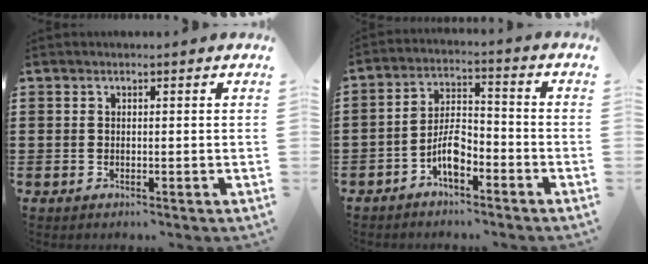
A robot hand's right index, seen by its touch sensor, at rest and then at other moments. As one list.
[{"total": 5.9, "force": [-3.3, 2.3, 4.3], "torque": [-0.095, 0.004, -0.065]}]